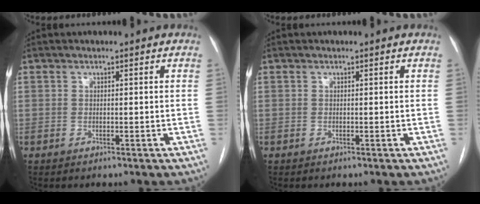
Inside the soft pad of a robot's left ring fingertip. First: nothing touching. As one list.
[{"total": 0.0}]